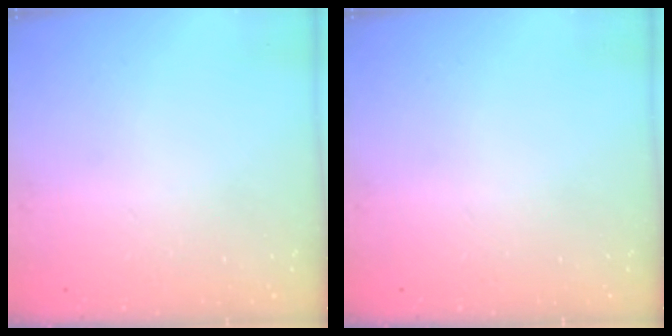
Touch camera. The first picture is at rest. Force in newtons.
{"total": 0.0}